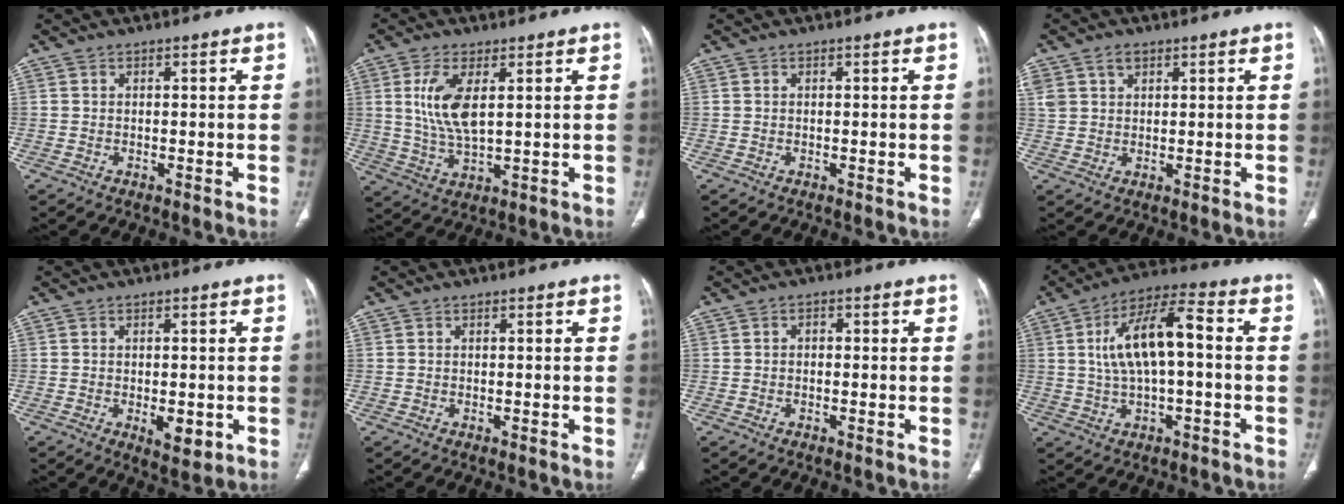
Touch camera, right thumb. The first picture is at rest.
{"total": 9.0, "force": [2.3, 3.7, 7.9], "torque": [-0.168, -0.015, 0.051]}
{"total": 0.0}
{"total": 4.6, "force": [2.4, 3.2, 2.3], "torque": [-0.041, 0.003, 0.055]}
{"total": 4.9, "force": [-1.2, 2.4, 4.1], "torque": [-0.049, -0.007, -0.008]}
{"total": 0.0}
{"total": 1.1, "force": [-0.1, 0.8, 0.7], "torque": [-0.006, 0.004, -0.005]}
{"total": 12.9, "force": [1.0, 5.0, 11.8], "torque": [-0.222, 0.034, 0.014]}